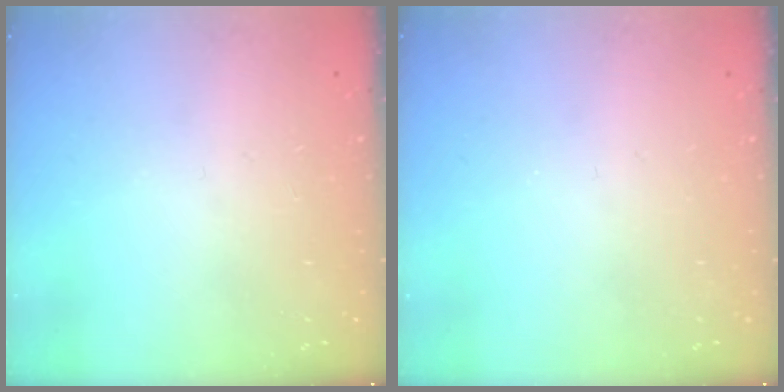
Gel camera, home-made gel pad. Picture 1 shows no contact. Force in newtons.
{"total": 0.0}